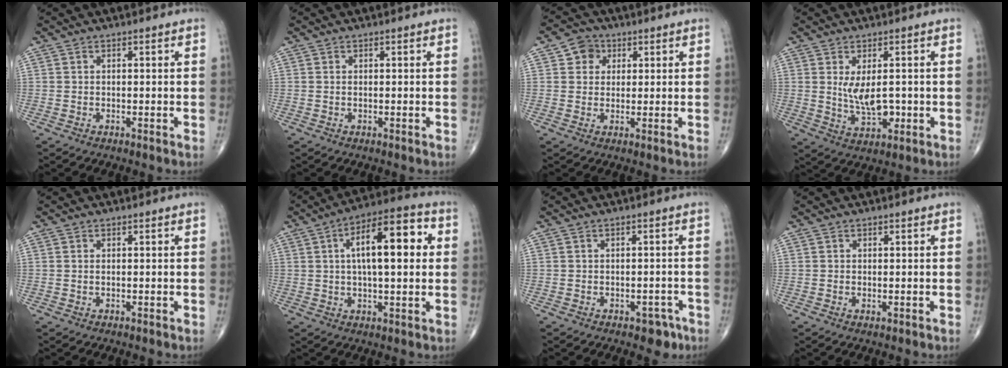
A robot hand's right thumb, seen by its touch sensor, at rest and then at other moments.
{"total": 0.0}
{"total": 4.4, "force": [1.6, 3.9, 1.3], "torque": [0.000, -0.001, 0.022]}
{"total": 6.3, "force": [0.4, 3.1, 5.5], "torque": [-0.090, -0.013, 0.018]}
{"total": 0.0}
{"total": 15.5, "force": [3.0, 5.8, 14.0], "torque": [-0.198, 0.021, 0.039]}
{"total": 3.2, "force": [-2.0, 2.0, 1.5], "torque": [-0.003, 0.012, -0.020]}
{"total": 0.6, "force": [0.0, 0.4, 0.4], "torque": [-0.008, -0.002, -0.001]}